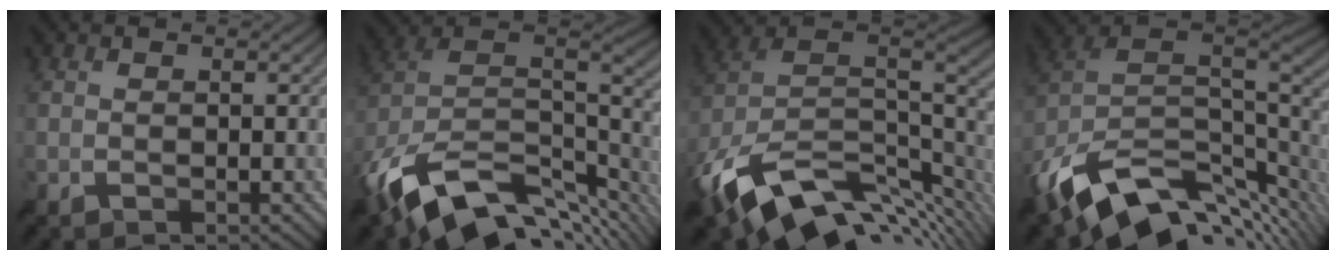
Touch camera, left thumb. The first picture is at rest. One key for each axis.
{"total": 15.6, "fx": -6.8, "fy": 8.6, "fz": 11.0, "tx": -0.243, "ty": -0.025, "tz": -0.107}
{"total": 16.3, "fx": -5.6, "fy": 9.2, "fz": 12.3, "tx": -0.262, "ty": -0.011, "tz": -0.095}
{"total": 15.5, "fx": -5.9, "fy": 8.9, "fz": 11.2, "tx": -0.241, "ty": -0.025, "tz": -0.094}